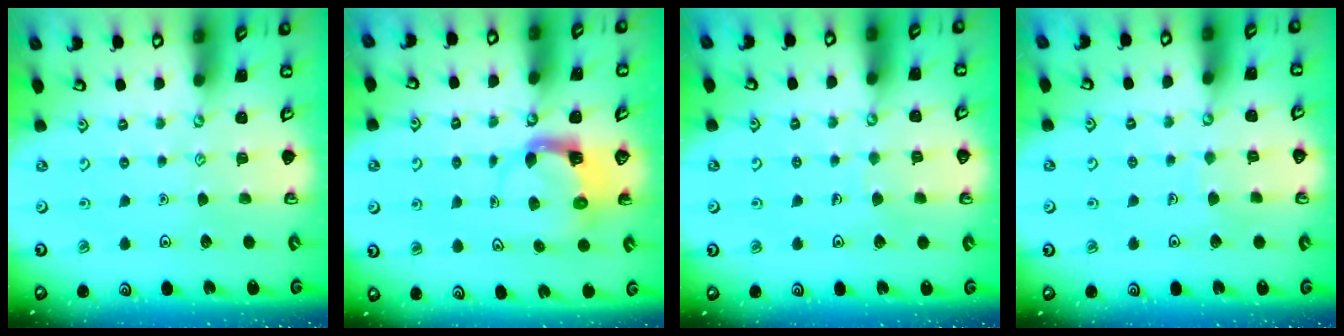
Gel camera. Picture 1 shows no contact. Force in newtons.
{"total": 3.9, "press": 3.8, "slide": 0.7}
{"total": 2.3, "press": 2.3, "slide": 0.1}
{"total": 2.7, "press": 2.7, "slide": 0.1}